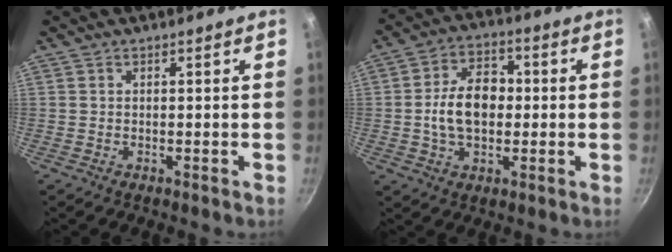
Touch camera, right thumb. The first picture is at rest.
{"total": 11.2, "force": [-0.3, 7.6, 8.2], "torque": [-0.112, 0.020, -0.014]}